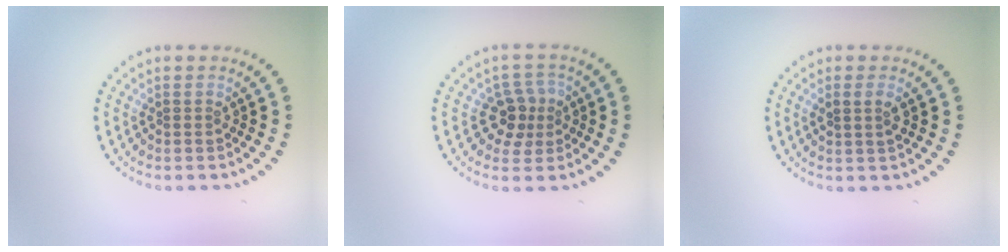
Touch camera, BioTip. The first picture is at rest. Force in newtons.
{"total": 2.8, "press": 2.5, "slide": 1.3}
{"total": 1.3, "press": 1.3, "slide": 0.4}